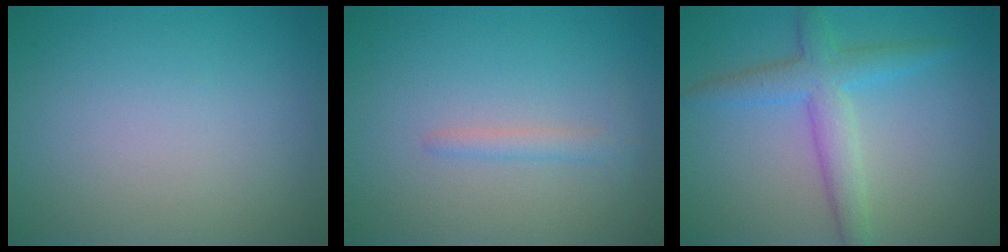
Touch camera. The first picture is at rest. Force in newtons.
{"total": 1.3, "press": 1.3, "slide": 0.1}
{"total": 4.0, "press": 4.0, "slide": 0.1}